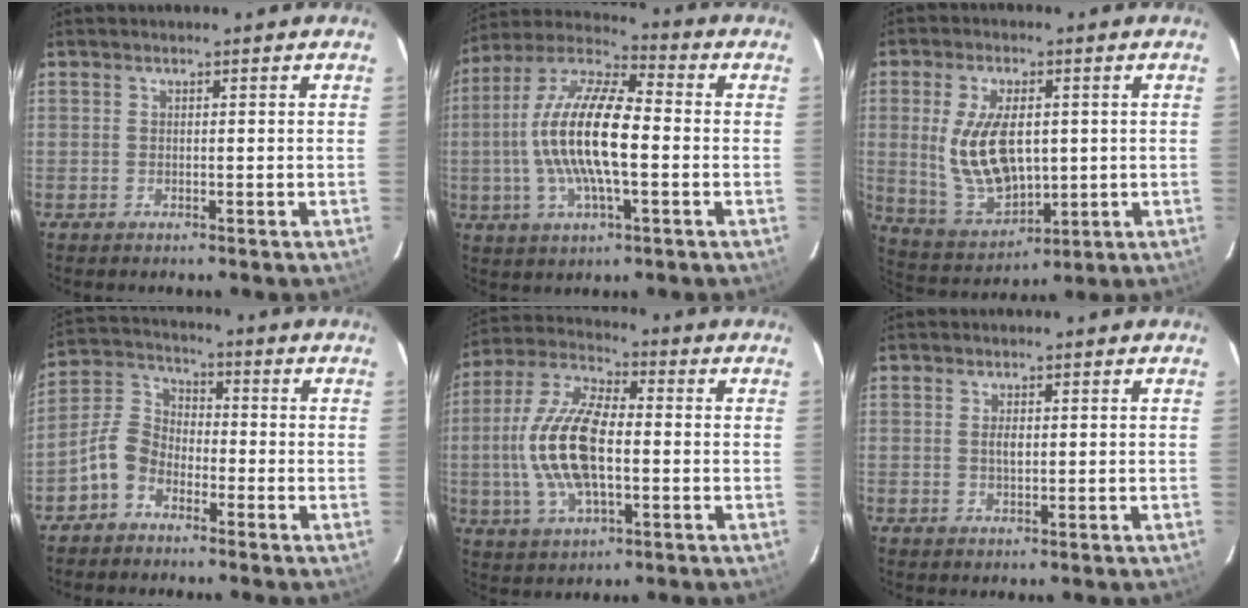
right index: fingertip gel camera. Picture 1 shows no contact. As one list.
[{"total": 16.6, "force": [-1.5, 5.1, 15.7], "torque": [-0.303, 0.006, -0.037]}, {"total": 13.7, "force": [1.1, 7.4, 11.5], "torque": [-0.234, -0.007, 0.041]}, {"total": 7.2, "force": [-4.3, 4.8, 3.1], "torque": [-0.070, 0.024, -0.093]}, {"total": 15.6, "force": [-1.4, 6.9, 13.9], "torque": [-0.291, 0.007, -0.027]}, {"total": 1.7, "force": [0.2, 0.9, 1.4], "torque": [-0.026, 0.001, 0.004]}]